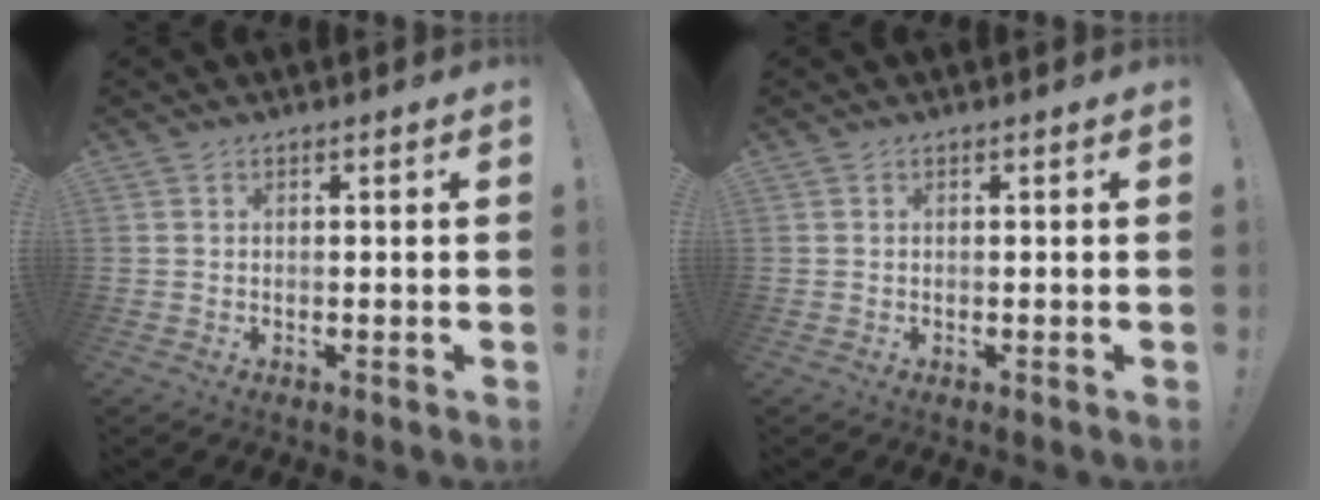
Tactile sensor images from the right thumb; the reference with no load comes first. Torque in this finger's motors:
{"motor_torque": [0.00, 0.00, 0.00, 0.01, 0.00]}